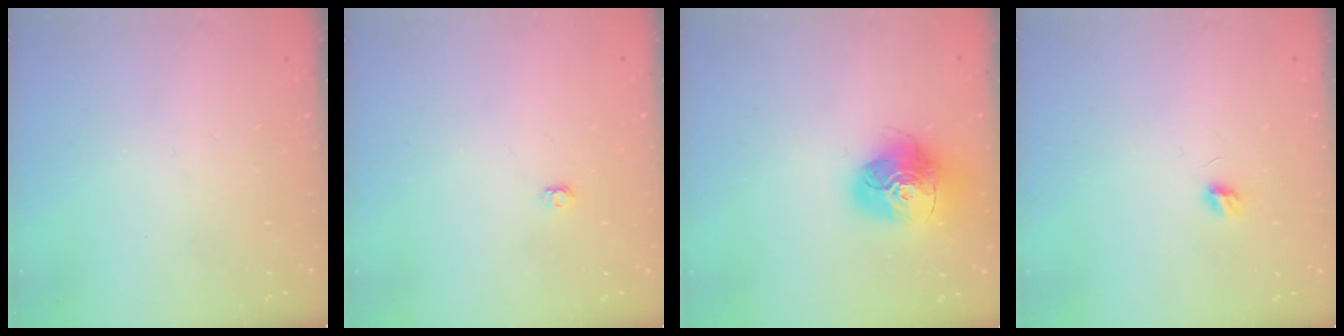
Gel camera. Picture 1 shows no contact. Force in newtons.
{"total": 2.9, "press": 2.9, "slide": 0.3}
{"total": 17.3, "press": 17.3, "slide": 1.6}
{"total": 4.0, "press": 4.0, "slide": 0.4}